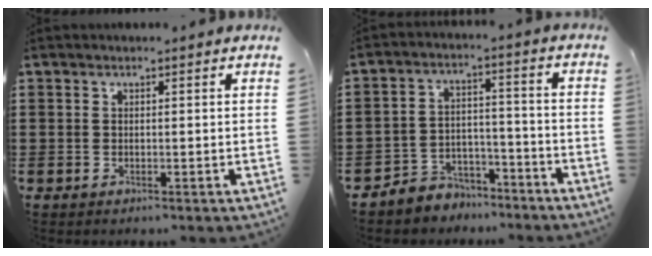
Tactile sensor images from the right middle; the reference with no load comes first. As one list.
[{"total": 5.2, "force": [-4.9, 1.7, -0.3], "torque": [-0.001, 0.012, -0.102]}]